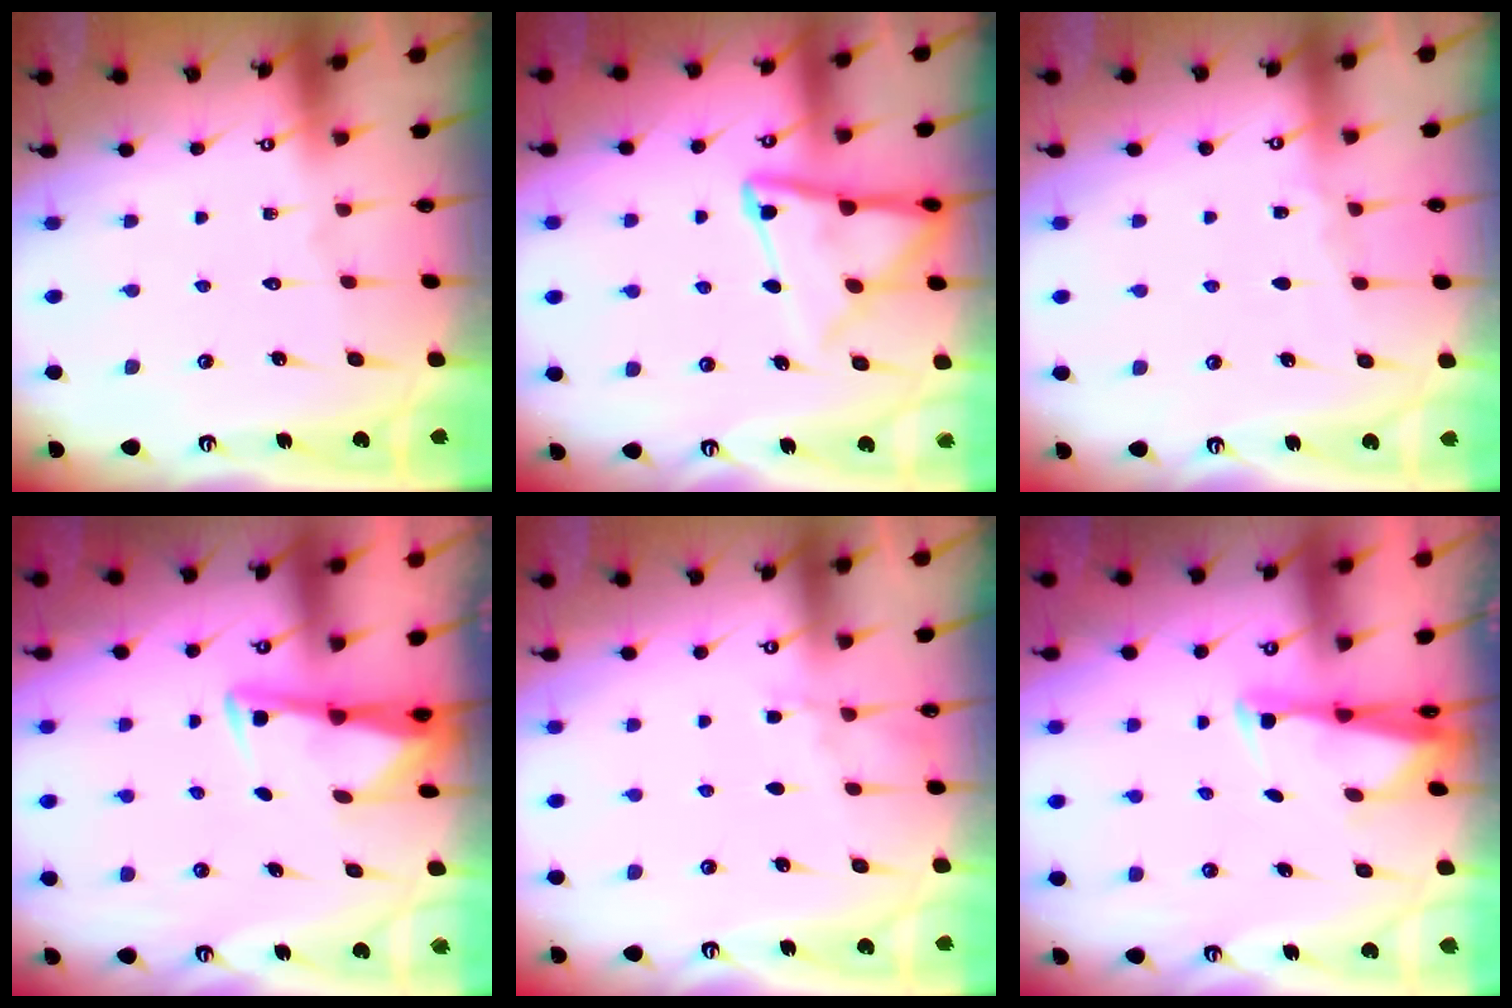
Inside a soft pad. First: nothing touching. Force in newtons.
{"total": 10.4, "press": 10.3, "slide": 1.0}
{"total": 2.8, "press": 2.8, "slide": 0.4}
{"total": 2.9, "press": 2.9, "slide": 0.4}
{"total": 3.9, "press": 3.8, "slide": 0.7}
{"total": 2.7, "press": 2.6, "slide": 0.8}